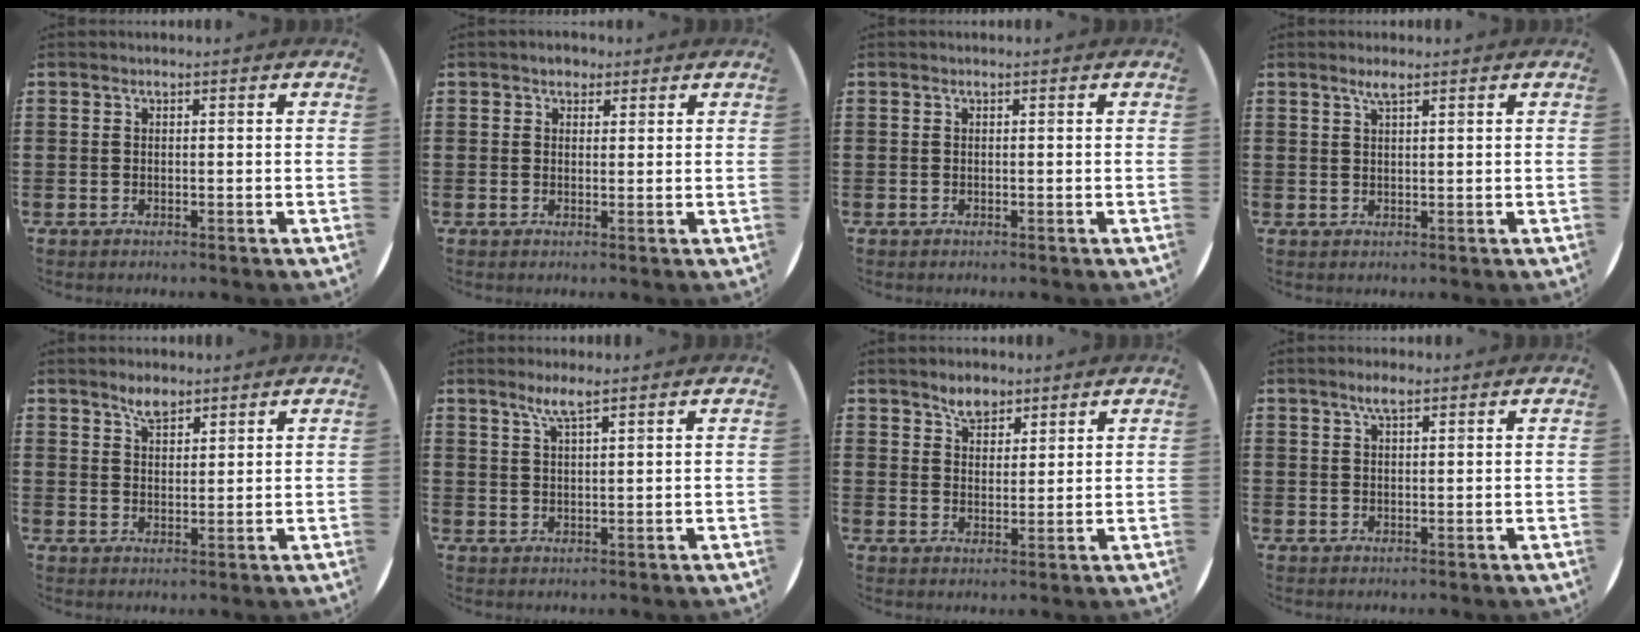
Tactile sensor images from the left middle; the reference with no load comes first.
{"total": 1.8, "force": [1.4, 1.0, 0.2], "torque": [0.011, 0.001, 0.023]}
{"total": 0.0}
{"total": 1.8, "force": [1.3, 0.2, 1.3], "torque": [-0.025, 0.005, 0.022]}
{"total": 3.2, "force": [2.7, 1.2, 1.3], "torque": [-0.021, 0.002, 0.048]}
{"total": 3.4, "force": [2.5, 0.2, 2.3], "torque": [-0.050, 0.005, 0.043]}
{"total": 3.6, "force": [3.0, 1.7, 0.7], "torque": [-0.013, -0.001, 0.056]}
{"total": 2.4, "force": [1.7, 0.6, 1.6], "torque": [-0.034, 0.006, 0.029]}